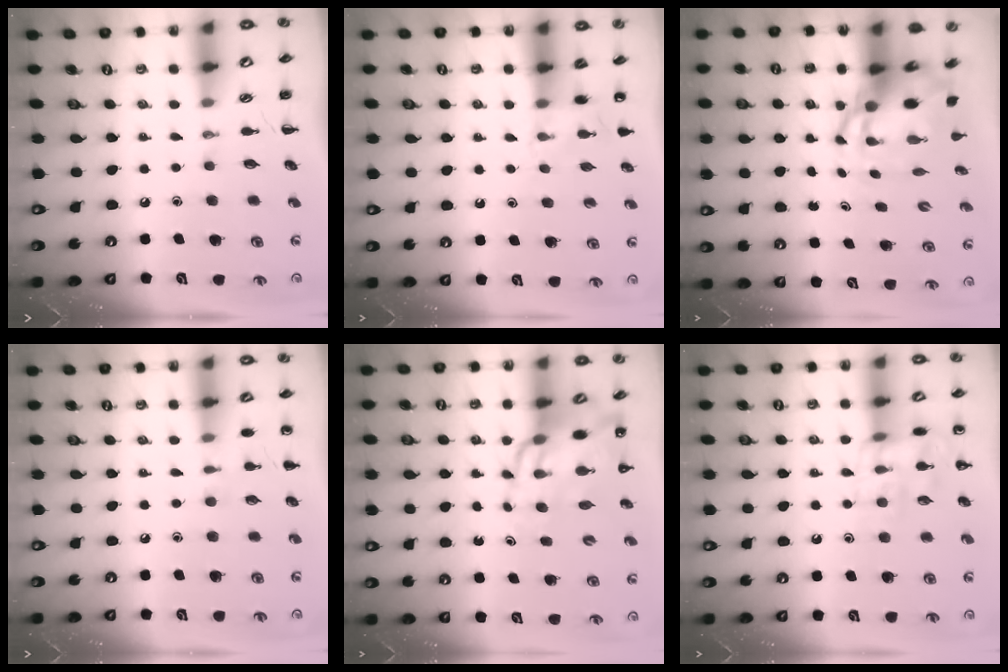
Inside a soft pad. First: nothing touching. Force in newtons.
{"total": 4.3, "press": 4.1, "slide": 1.4}
{"total": 7.2, "press": 7.0, "slide": 1.9}
{"total": 6.2, "press": 5.9, "slide": 1.9}
{"total": 14.2, "press": 13.5, "slide": 4.5}
{"total": 13.0, "press": 13.0, "slide": 0.9}